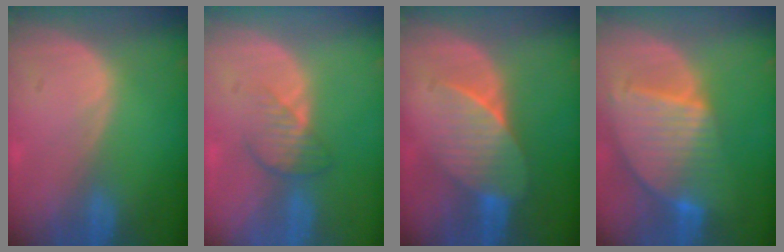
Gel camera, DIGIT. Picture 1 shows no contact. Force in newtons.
{"total": 3.9, "press": 3.5, "slide": 1.7}
{"total": 7.4, "press": 6.9, "slide": 2.8}
{"total": 9.5, "press": 8.2, "slide": 4.8}